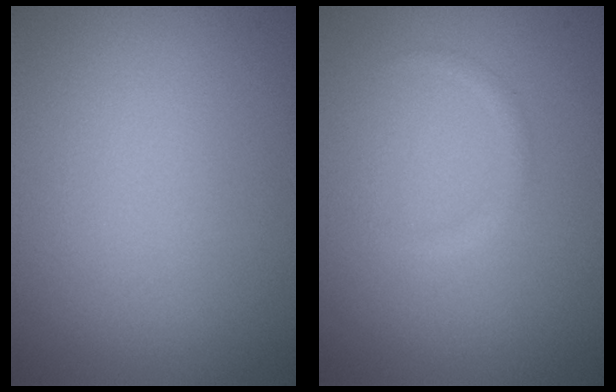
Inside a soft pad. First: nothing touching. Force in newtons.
{"total": 0.7, "press": 0.7, "slide": 0.1}